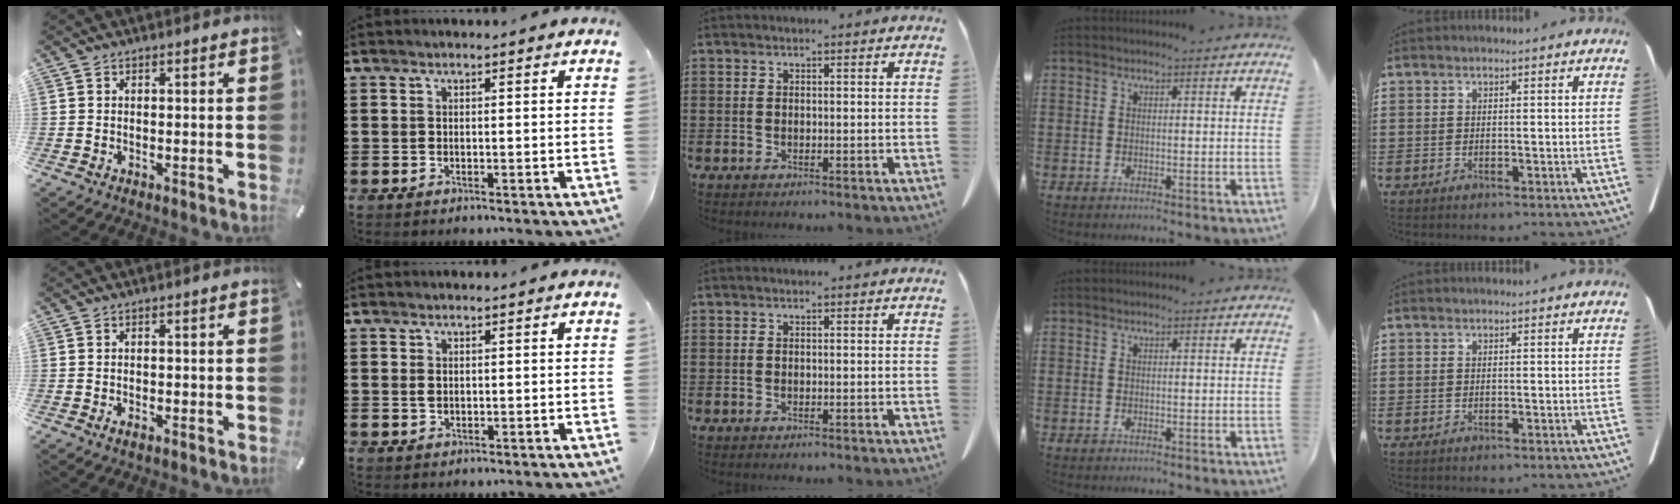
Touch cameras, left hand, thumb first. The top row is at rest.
{"thumb": {"total": 1.5, "force": [-0.8, 0.5, 1.2], "torque": [-0.021, 0.001, -0.014]}, "index": {"total": 1.1, "force": [0.2, 0.9, 0.6], "torque": [-0.015, 0.007, 0.003]}}